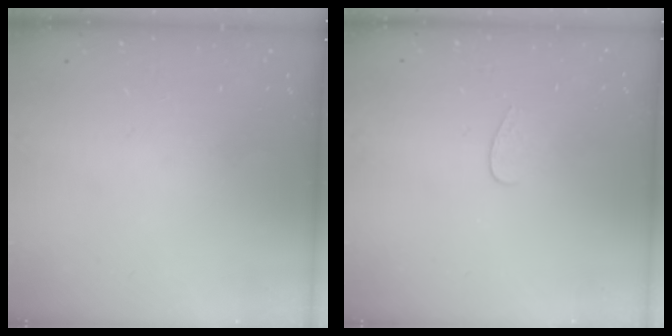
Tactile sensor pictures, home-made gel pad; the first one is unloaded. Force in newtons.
{"total": 3.5, "press": 3.5, "slide": 0.3}